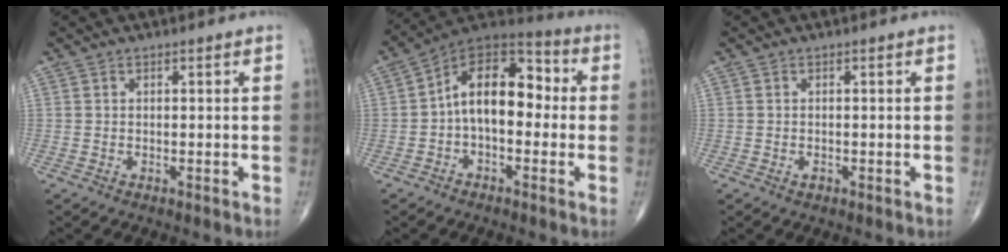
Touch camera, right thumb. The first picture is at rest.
{"total": 14.1, "force": [-0.2, 8.3, 11.4], "torque": [-0.149, 0.048, -0.019]}
{"total": 0.8, "force": [-0.3, 0.5, 0.5], "torque": [-0.007, 0.001, -0.005]}